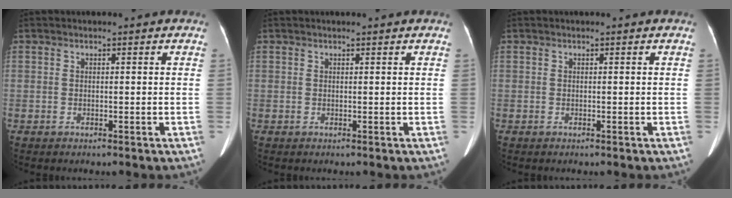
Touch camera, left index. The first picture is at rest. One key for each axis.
{"total": 1.1, "fx": 1.0, "fy": -0.1, "fz": 0.5, "tx": -0.006, "ty": 0.013, "tz": 0.017}
{"total": 0.0}